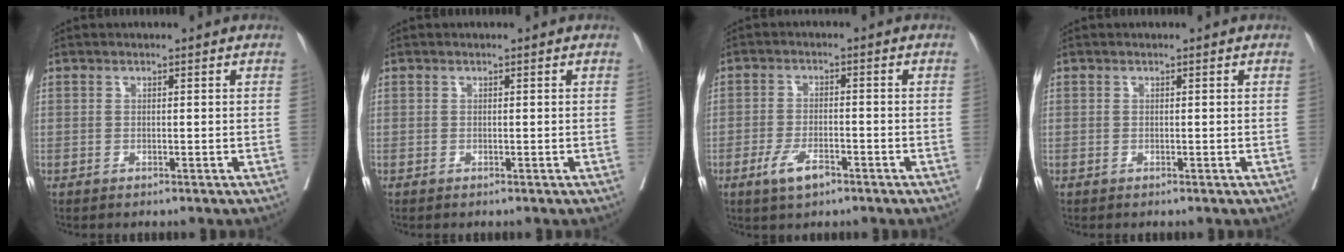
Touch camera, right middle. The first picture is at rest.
{"total": 0.0}
{"total": 4.8, "force": [-2.8, 1.6, 3.5], "torque": [-0.071, -0.003, -0.048]}
{"total": 0.0}